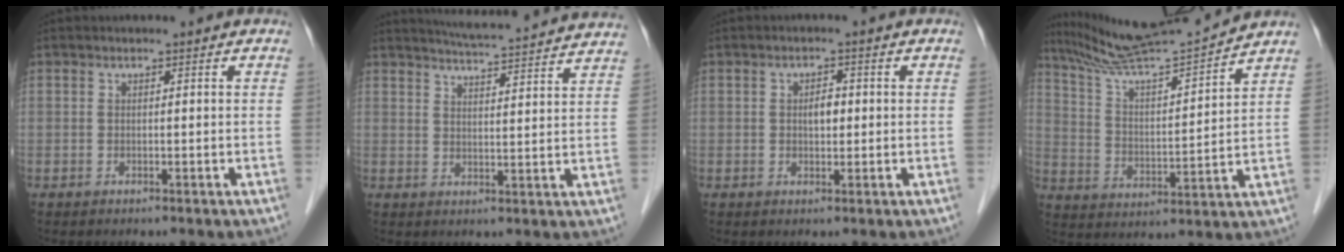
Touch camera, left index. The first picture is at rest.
{"total": 16.9, "force": [16.0, 0.1, 5.2], "torque": [-0.086, -0.008, 0.200]}
{"total": 2.2, "force": [0.1, 1.2, 1.8], "torque": [-0.032, 0.002, 0.002]}
{"total": 13.9, "force": [13.1, -1.7, 4.2], "torque": [-0.086, -0.007, 0.230]}